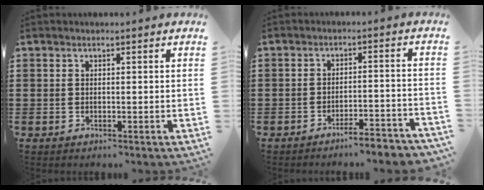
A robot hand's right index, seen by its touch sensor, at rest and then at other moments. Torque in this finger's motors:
{"motor_torque": [0.35, 0.53, 0.03, -0.01]}